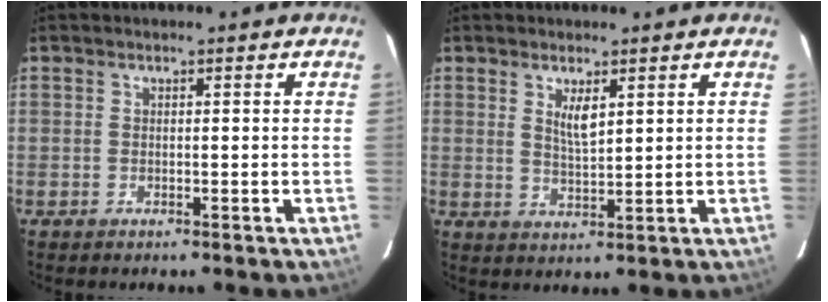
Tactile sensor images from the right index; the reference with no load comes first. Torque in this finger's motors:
{"motor_torque": [0.25, 0.13, 0.11, 0.07]}